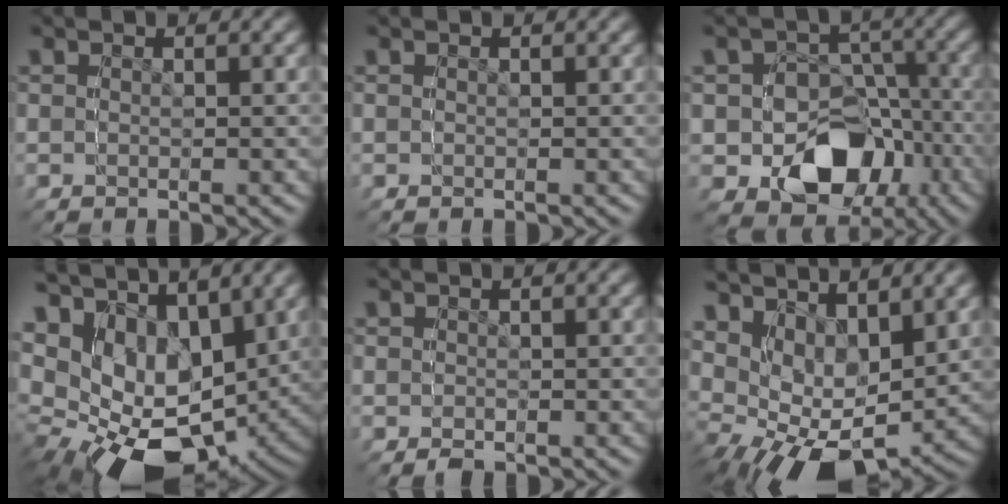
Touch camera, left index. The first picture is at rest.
{"total": 0.0}
{"total": 9.2, "force": [-2.1, 8.7, 2.1], "torque": [-0.056, -0.042, -0.022]}
{"total": 11.7, "force": [0.9, 9.0, 7.3], "torque": [-0.149, -0.022, 0.027]}
{"total": 0.8, "force": [0.2, 0.7, 0.2], "torque": [-0.001, -0.003, 0.006]}
{"total": 7.4, "force": [2.1, 5.6, 4.4], "torque": [-0.090, 0.010, 0.032]}